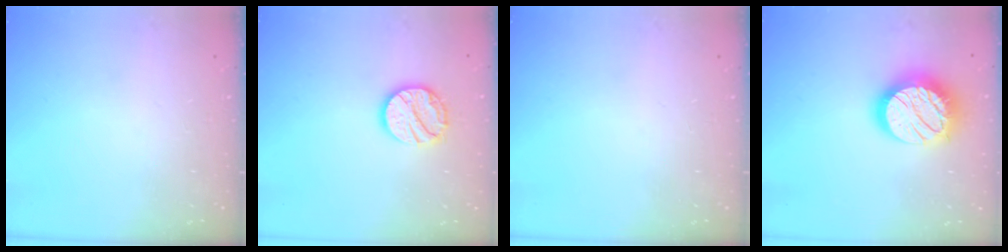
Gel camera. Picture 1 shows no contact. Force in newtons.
{"total": 13.2, "press": 13.1, "slide": 1.0}
{"total": 0.0}
{"total": 18.0, "press": 18.0, "slide": 0.9}